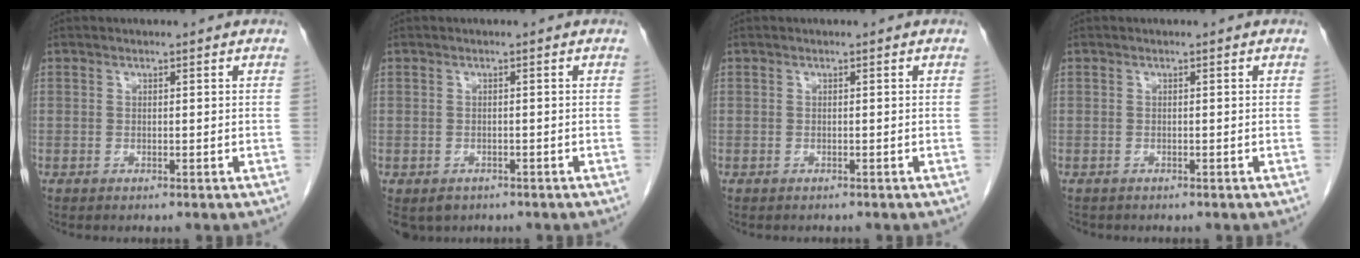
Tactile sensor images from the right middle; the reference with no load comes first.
{"total": 4.8, "force": [-3.0, 3.5, 1.4], "torque": [-0.025, -0.002, -0.042]}
{"total": 0.7, "force": [-0.7, 0.3, 0.1], "torque": [-0.013, -0.002, -0.011]}
{"total": 1.3, "force": [-1.2, 0.6, 0.3], "torque": [-0.016, -0.004, -0.016]}